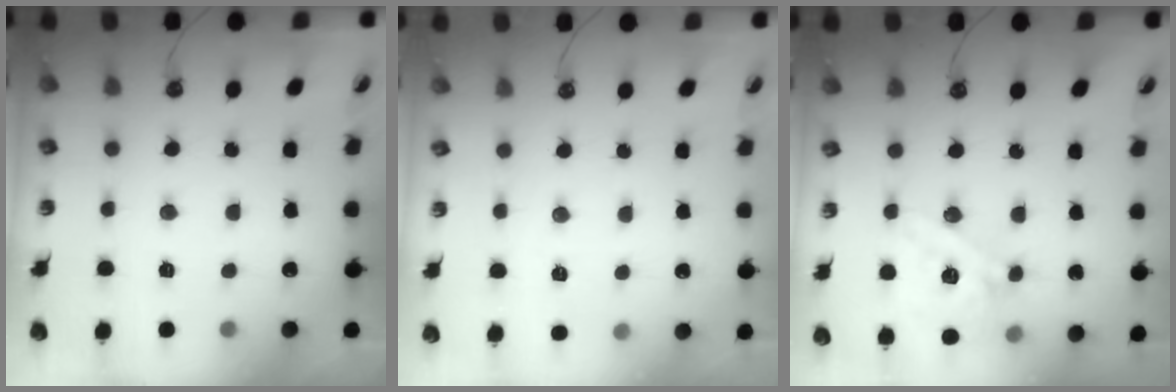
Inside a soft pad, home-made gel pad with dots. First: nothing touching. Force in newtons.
{"total": 2.6, "press": 2.6, "slide": 0.3}
{"total": 16.6, "press": 16.4, "slide": 2.6}